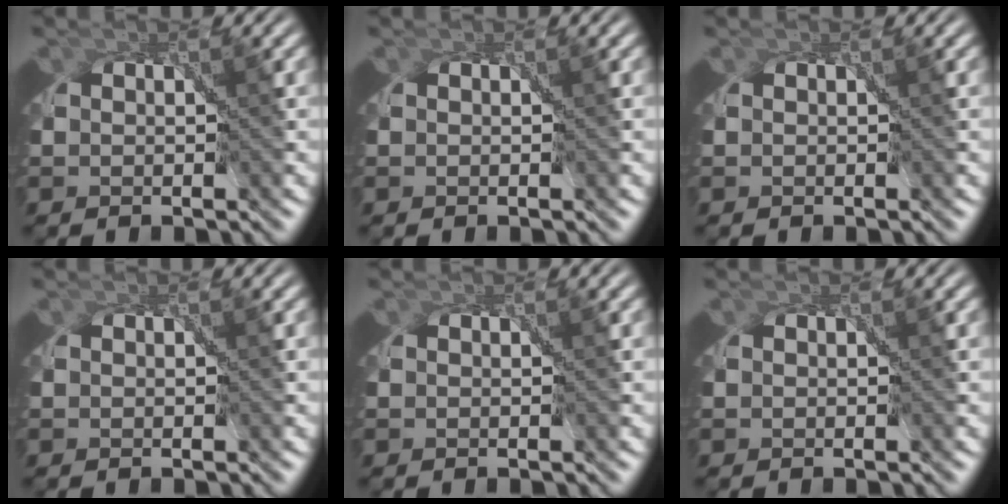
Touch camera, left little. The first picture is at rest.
{"total": 0.0}
{"total": 0.0}
{"total": 0.0}
{"total": 0.0}
{"total": 0.0}